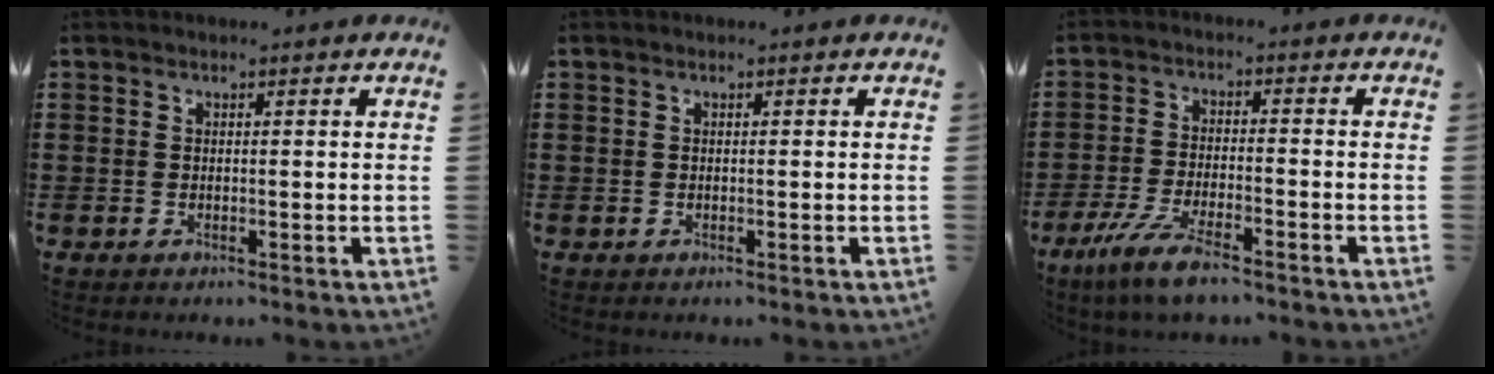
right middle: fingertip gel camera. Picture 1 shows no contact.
{"total": 0.0}
{"total": 6.7, "force": [-5.0, 0.9, 4.3], "torque": [-0.103, -0.016, -0.098]}